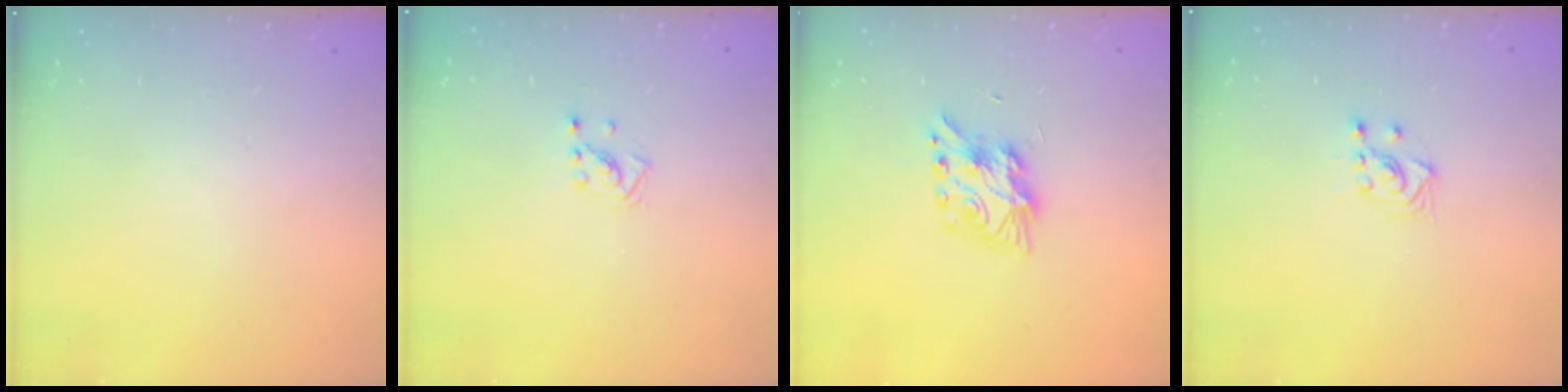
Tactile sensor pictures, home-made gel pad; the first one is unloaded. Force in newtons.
{"total": 1.9, "press": 1.9, "slide": 0.1}
{"total": 8.2, "press": 8.1, "slide": 0.3}
{"total": 3.4, "press": 3.3, "slide": 0.9}